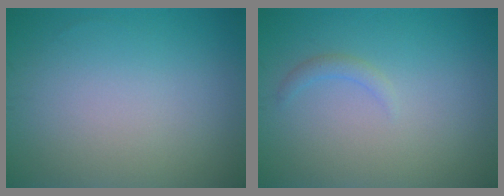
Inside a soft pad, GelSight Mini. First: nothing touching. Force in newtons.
{"total": 1.0, "press": 1.0, "slide": 0.2}